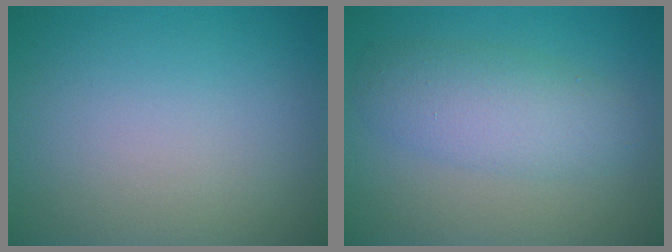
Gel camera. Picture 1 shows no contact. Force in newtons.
{"total": 4.4, "press": 4.4, "slide": 0.2}